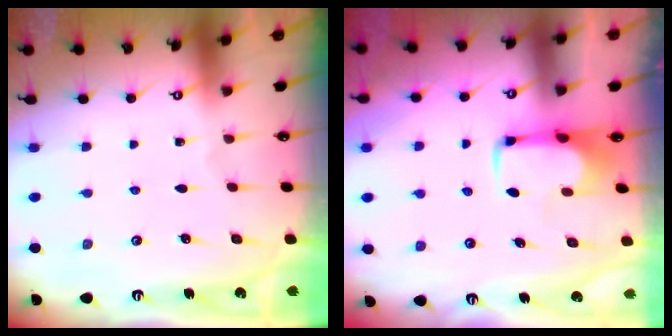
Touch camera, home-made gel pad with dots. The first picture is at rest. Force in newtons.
{"total": 1.8, "press": 1.7, "slide": 0.5}